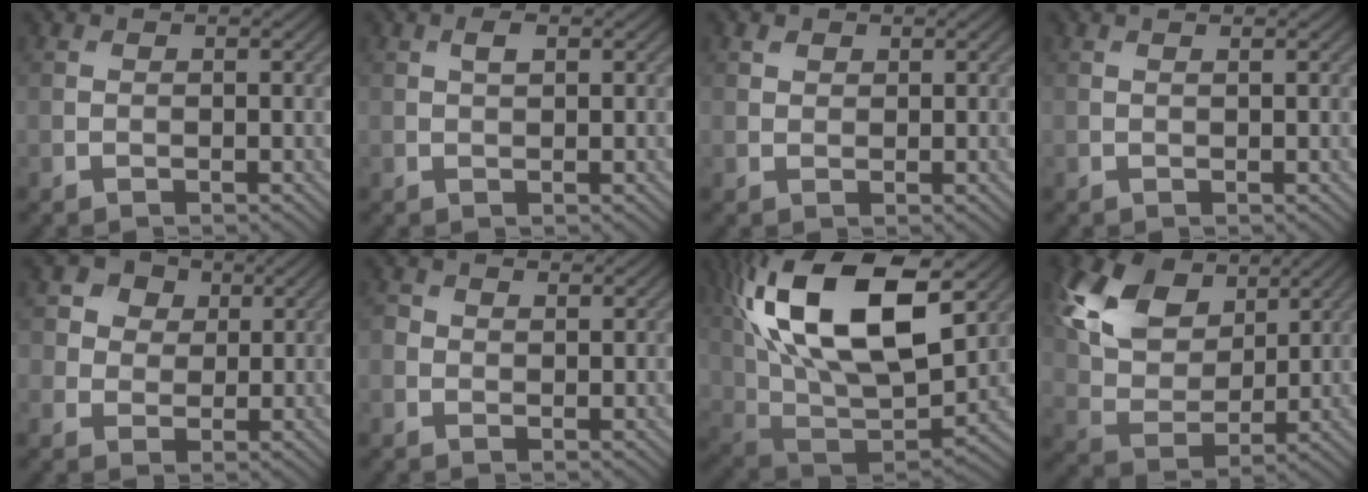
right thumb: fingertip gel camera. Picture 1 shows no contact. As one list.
[{"total": 1.5, "force": [0.7, 0.7, 1.2], "torque": [-0.026, 0.001, 0.012]}, {"total": 1.3, "force": [0.8, 1.0, 0.4], "torque": [-0.010, -0.001, 0.015]}, {"total": 0.6, "force": [0.5, 0.0, 0.3], "torque": [-0.009, 0.002, 0.007]}, {"total": 5.9, "force": [2.5, 4.9, 2.1], "torque": [-0.079, 0.001, 0.045]}, {"total": 1.4, "force": [0.6, 1.2, 0.7], "torque": [-0.017, 0.001, 0.010]}, {"total": 21.0, "force": [8.7, 10.1, 16.2], "torque": [-0.342, 0.035, 0.149]}, {"total": 12.1, "force": [6.0, 7.5, 7.3], "torque": [-0.186, 0.015, 0.113]}]